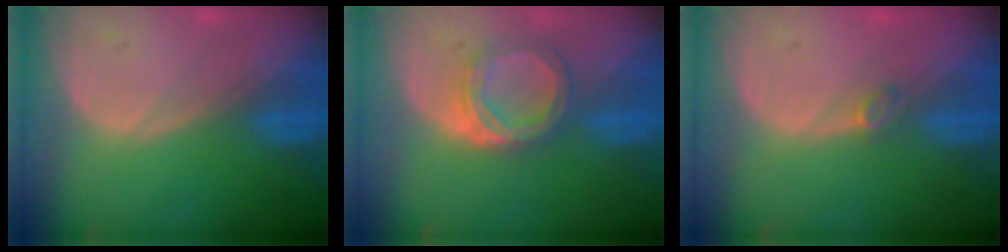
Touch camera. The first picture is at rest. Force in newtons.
{"total": 5.7, "press": 5.0, "slide": 2.7}
{"total": 1.2, "press": 1.2, "slide": 0.4}